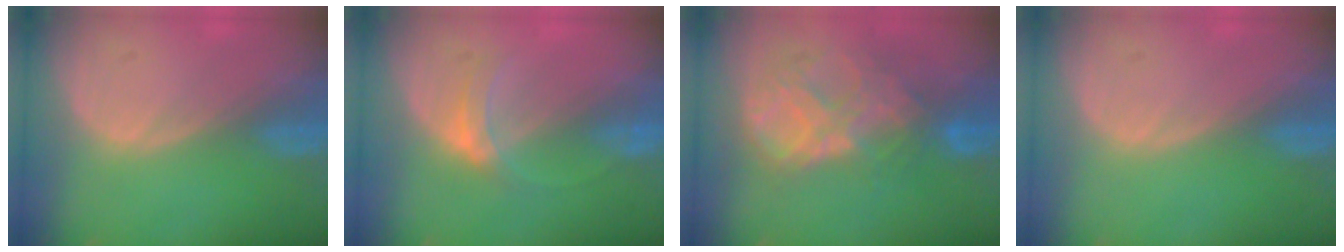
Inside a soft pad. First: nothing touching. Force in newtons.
{"total": 3.7, "press": 3.3, "slide": 1.7}
{"total": 9.1, "press": 7.8, "slide": 4.7}
{"total": 0.0}